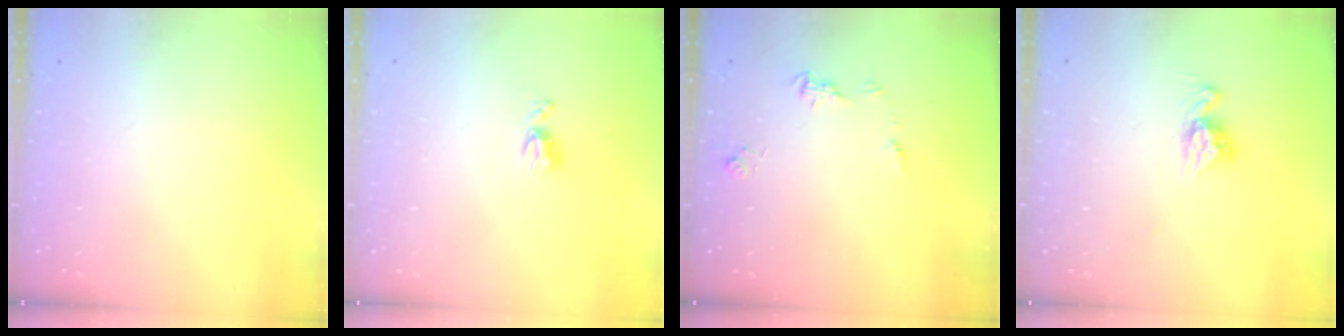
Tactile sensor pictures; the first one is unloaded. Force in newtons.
{"total": 5.2, "press": 5.1, "slide": 0.6}
{"total": 5.7, "press": 5.7, "slide": 0.6}
{"total": 8.5, "press": 8.4, "slide": 0.8}